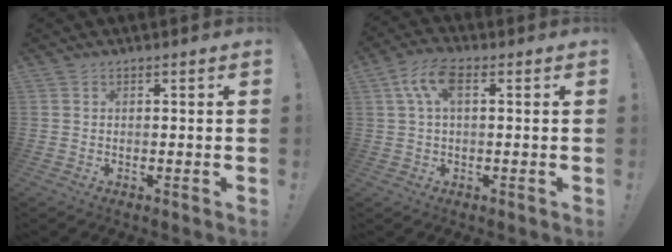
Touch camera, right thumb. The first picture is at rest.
{"total": 8.0, "force": [2.0, 3.8, 6.7], "torque": [-0.136, 0.014, 0.041]}